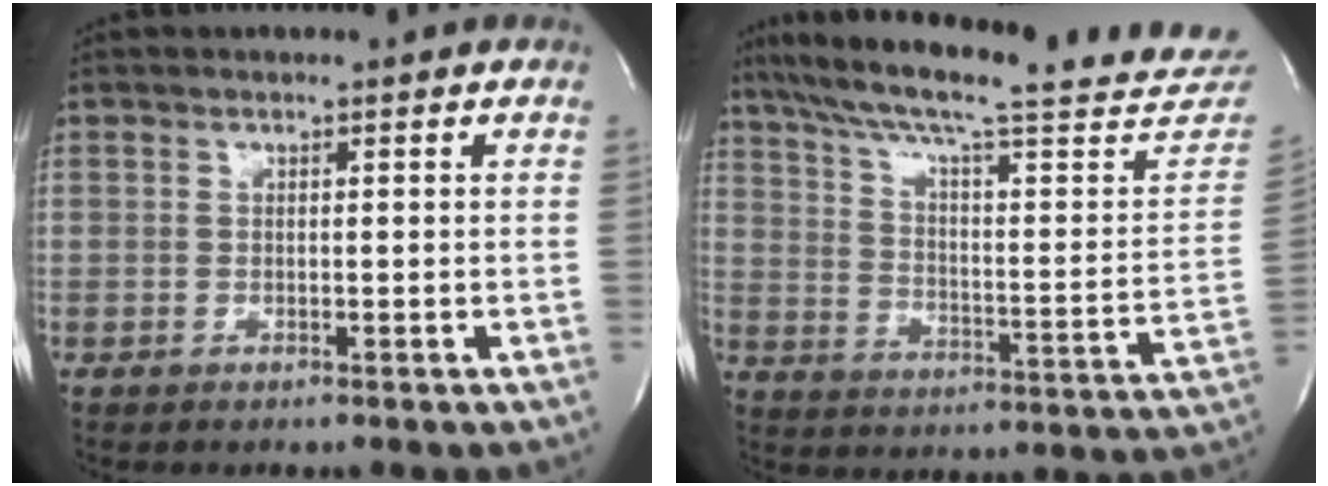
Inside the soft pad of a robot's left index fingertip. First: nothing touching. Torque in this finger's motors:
{"motor_torque": [0.20, -1.20, 0.44, 0.13]}